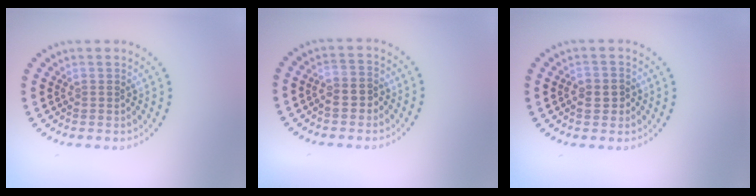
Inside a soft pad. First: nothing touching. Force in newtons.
{"total": 2.0, "press": 1.9, "slide": 0.6}
{"total": 2.1, "press": 2.0, "slide": 0.7}